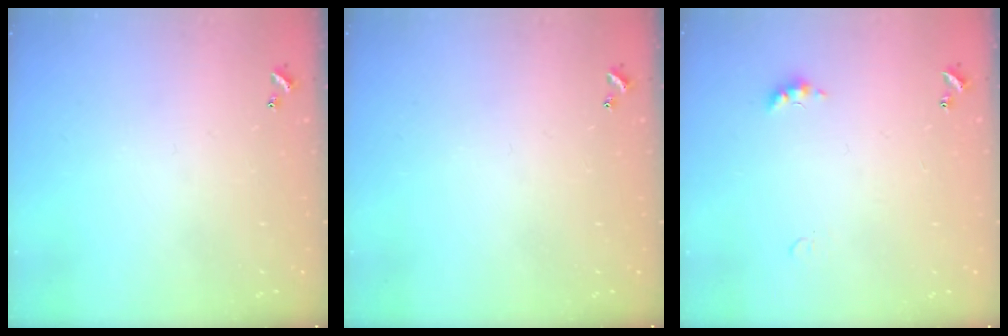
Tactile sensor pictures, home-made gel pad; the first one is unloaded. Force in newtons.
{"total": 0.0}
{"total": 3.2, "press": 3.1, "slide": 0.6}